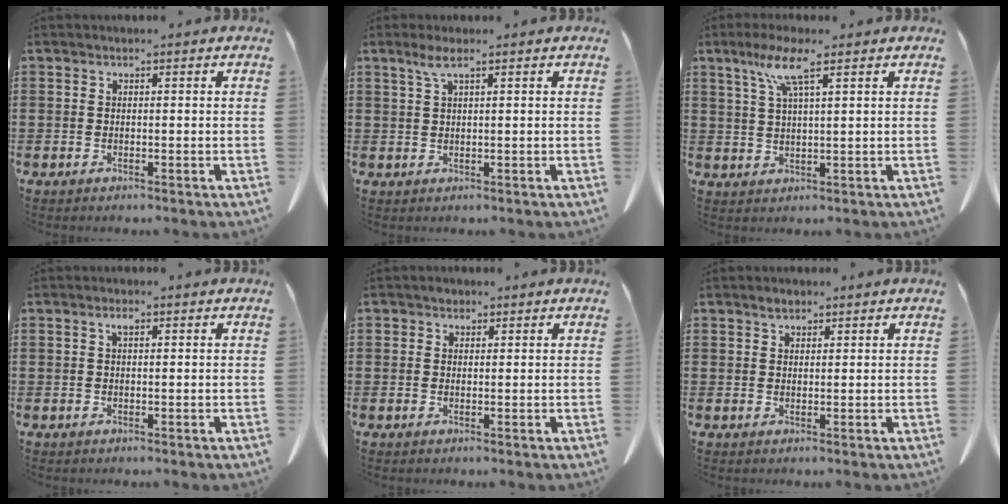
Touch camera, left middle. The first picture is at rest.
{"total": 2.3, "force": [1.3, 0.2, 2.0], "torque": [-0.042, 0.002, 0.022]}
{"total": 6.3, "force": [3.5, 0.5, 5.2], "torque": [-0.111, 0.008, 0.059]}
{"total": 1.3, "force": [0.4, 0.4, 1.1], "torque": [-0.024, 0.005, 0.006]}
{"total": 1.2, "force": [0.8, 0.8, 0.2], "torque": [-0.007, 0.004, 0.016]}
{"total": 1.5, "force": [1.3, 0.6, 0.5], "torque": [-0.005, -0.001, 0.022]}